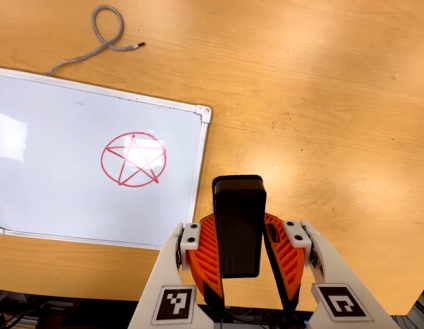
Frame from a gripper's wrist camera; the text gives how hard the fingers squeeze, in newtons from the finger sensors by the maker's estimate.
{"total": 6.6, "left": 5.4, "right": 7.9}